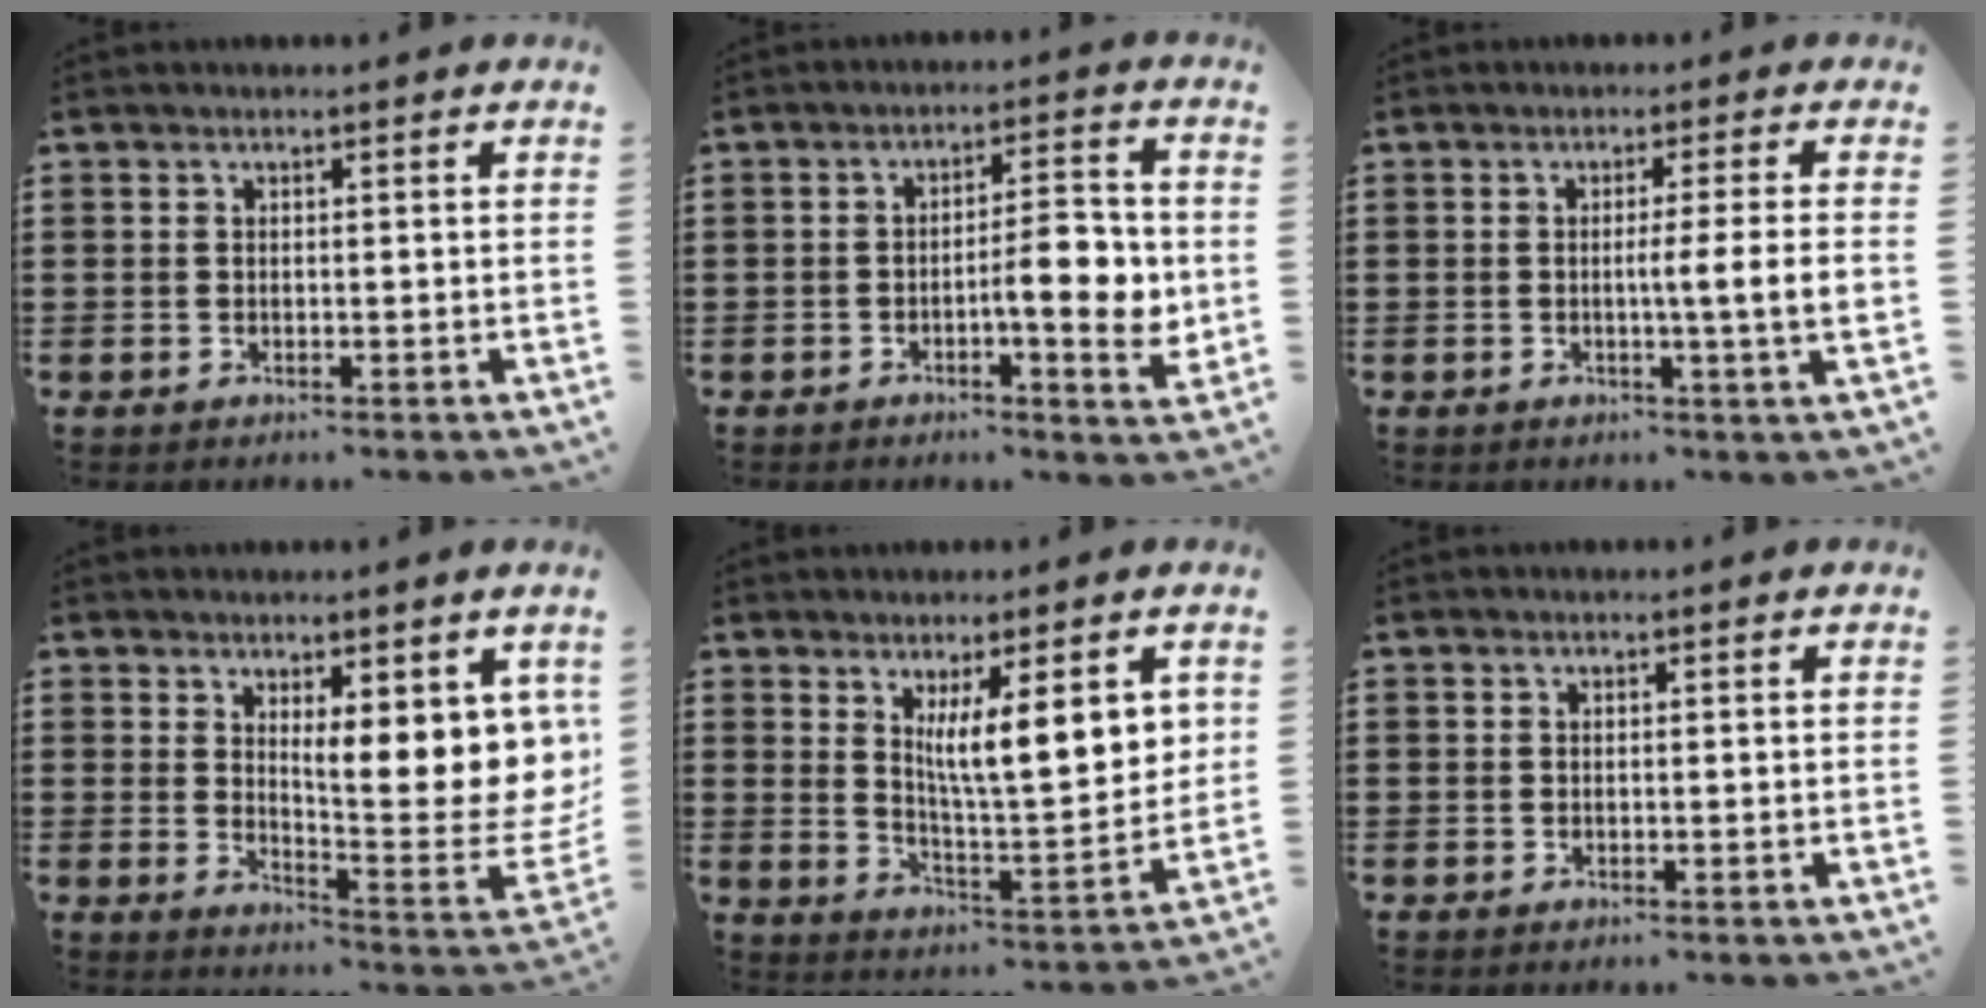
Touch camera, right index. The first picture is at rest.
{"total": 8.0, "force": [-1.2, 2.2, 7.6], "torque": [-0.104, -0.003, -0.023]}
{"total": 5.7, "force": [-0.4, -0.7, 5.7], "torque": [-0.099, -0.011, -0.010]}
{"total": 8.8, "force": [4.4, 3.0, 7.0], "torque": [-0.098, -0.048, 0.075]}
{"total": 9.6, "force": [4.0, 2.0, 8.5], "torque": [-0.153, -0.015, 0.066]}
{"total": 0.0}